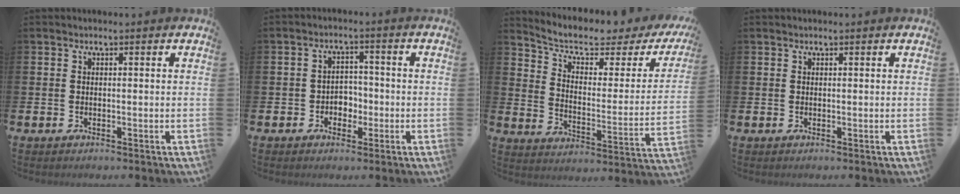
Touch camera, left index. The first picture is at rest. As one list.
[{"total": 2.8, "force": [-1.2, 2.3, 1.0], "torque": [-0.026, 0.007, -0.030]}, {"total": 6.4, "force": [4.9, 2.2, 3.3], "torque": [-0.089, -0.038, 0.077]}, {"total": 0.0}]